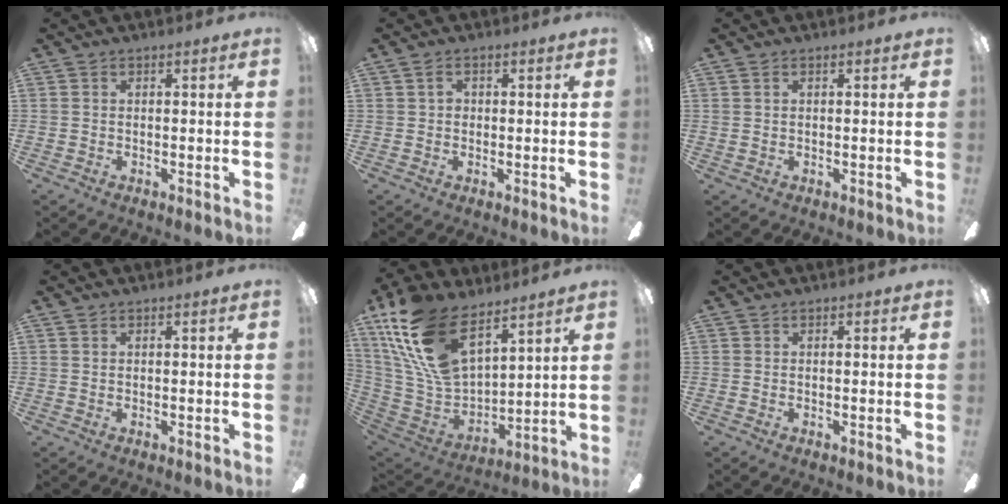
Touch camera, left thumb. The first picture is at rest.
{"total": 2.0, "force": [0.3, 1.5, 1.2], "torque": [-0.017, 0.005, 0.003]}
{"total": 0.8, "force": [0.4, 0.5, 0.5], "torque": [-0.011, 0.004, 0.006]}
{"total": 0.5, "force": [0.3, 0.2, 0.4], "torque": [-0.007, 0.002, 0.004]}
{"total": 22.1, "force": [13.5, 10.6, 13.9], "torque": [-0.311, -0.072, 0.244]}
{"total": 0.0}